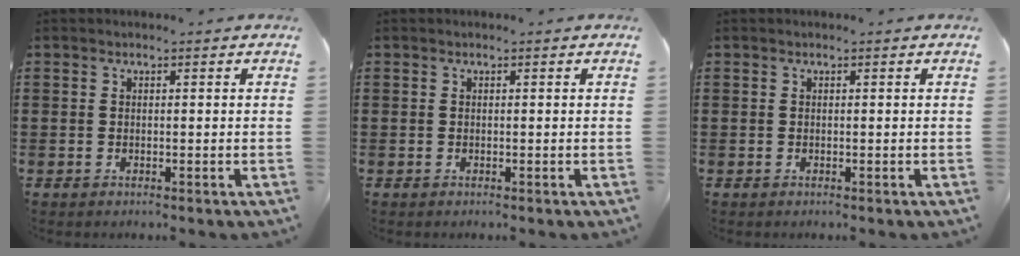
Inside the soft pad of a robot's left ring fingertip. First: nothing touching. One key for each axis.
{"total": 0.0}
{"total": 0.0}